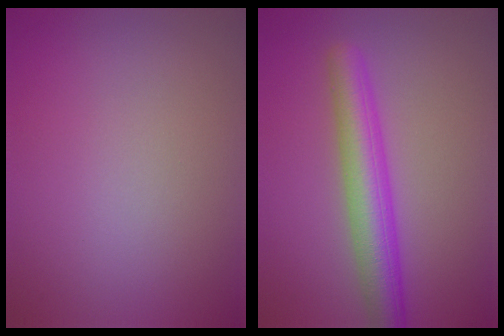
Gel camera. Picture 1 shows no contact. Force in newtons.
{"total": 5.3, "press": 5.3, "slide": 0.1}